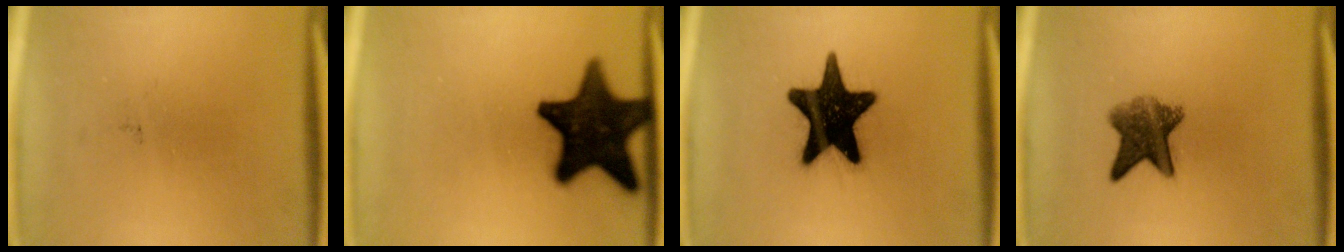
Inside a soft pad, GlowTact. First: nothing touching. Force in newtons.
{"total": 18.0}
{"total": 19.1}
{"total": 7.0}